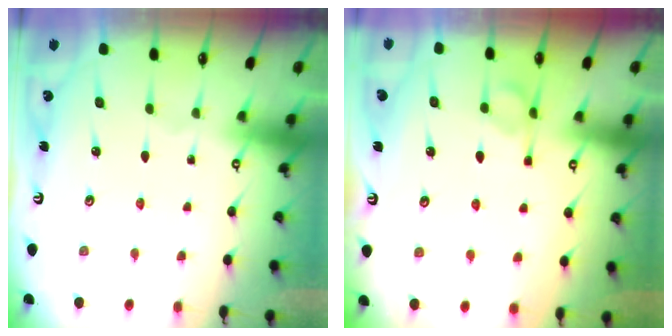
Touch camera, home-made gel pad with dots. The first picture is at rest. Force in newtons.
{"total": 6.1, "press": 6.1, "slide": 0.5}